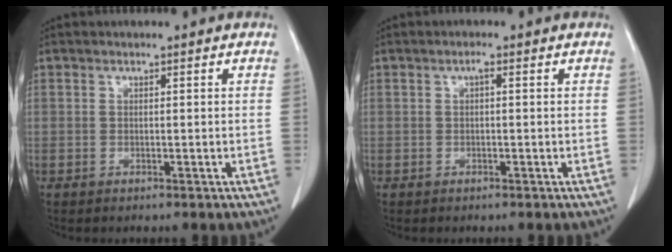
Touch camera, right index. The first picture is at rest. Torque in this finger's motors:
{"motor_torque": [0.09, -0.04, 0.09, 0.02]}